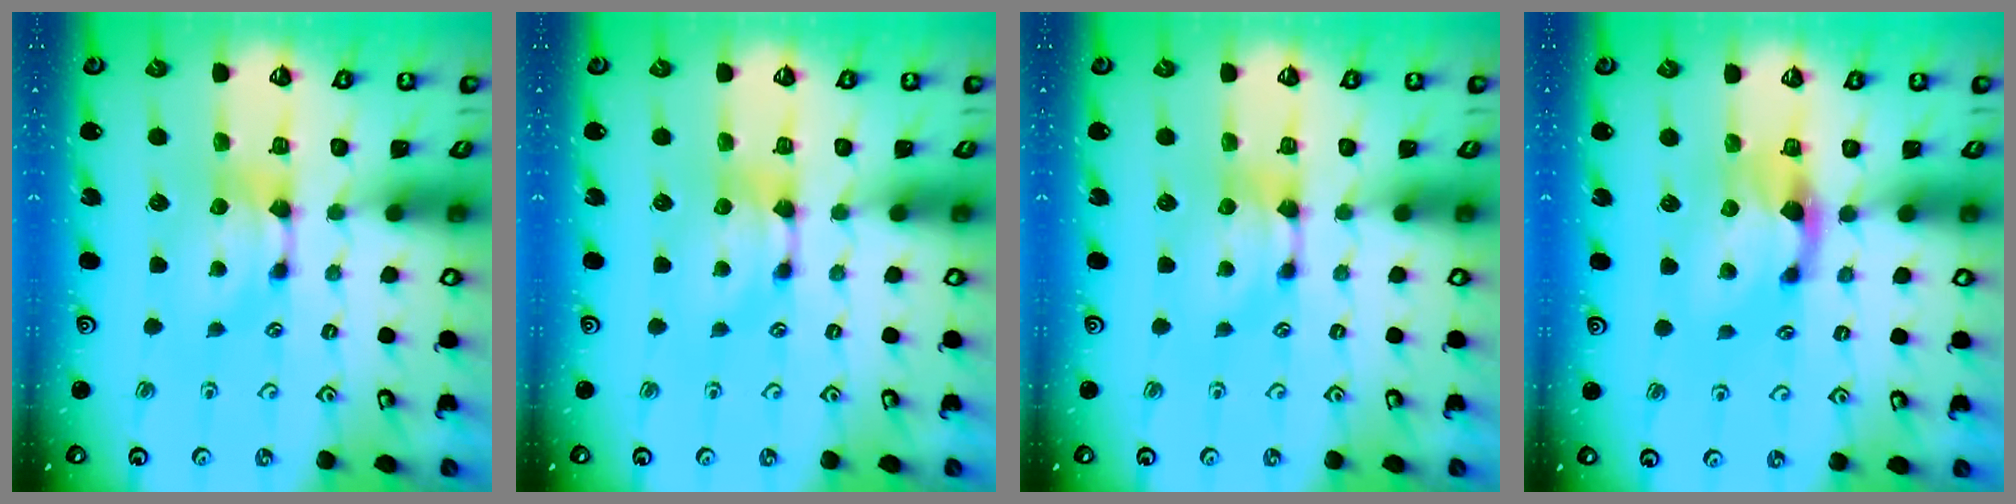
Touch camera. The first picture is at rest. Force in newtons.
{"total": 0.0}
{"total": 0.0}
{"total": 1.9, "press": 1.4, "slide": 1.3}